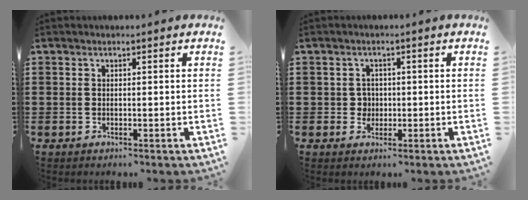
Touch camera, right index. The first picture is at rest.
{"total": 2.1, "force": [-0.2, 2.0, 0.8], "torque": [-0.021, 0.006, -0.005]}